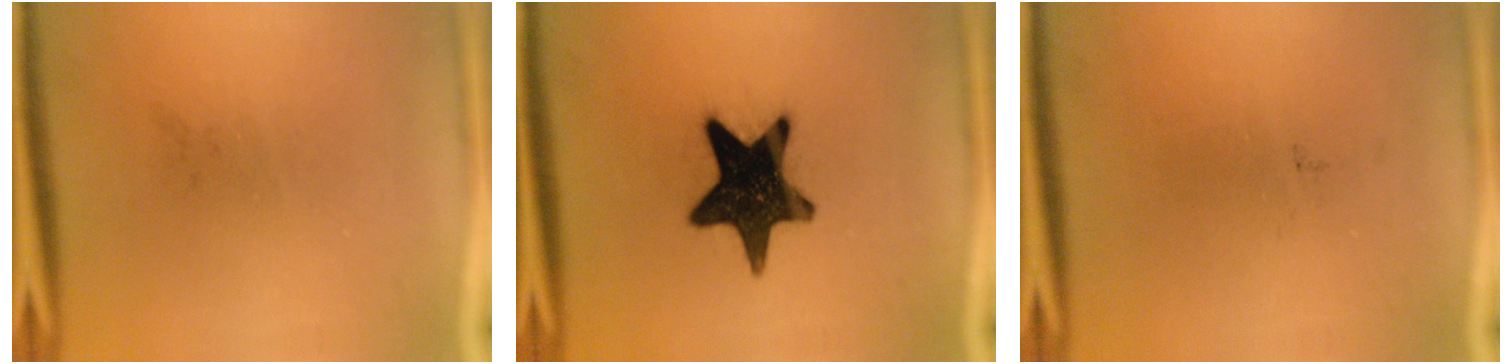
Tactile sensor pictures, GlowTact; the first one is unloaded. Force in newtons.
{"total": 17.0}
{"total": 0.0}